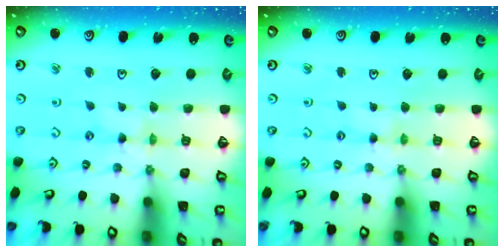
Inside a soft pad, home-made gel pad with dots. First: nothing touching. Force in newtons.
{"total": 1.3, "press": 1.2, "slide": 0.3}